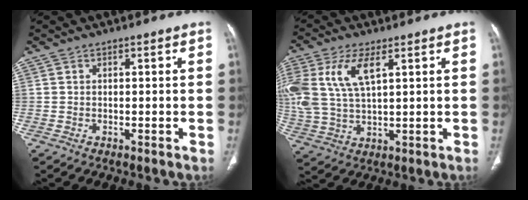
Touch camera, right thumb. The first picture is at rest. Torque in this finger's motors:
{"motor_torque": [1.22, 1.42, 1.59, 0.30, 0.50]}